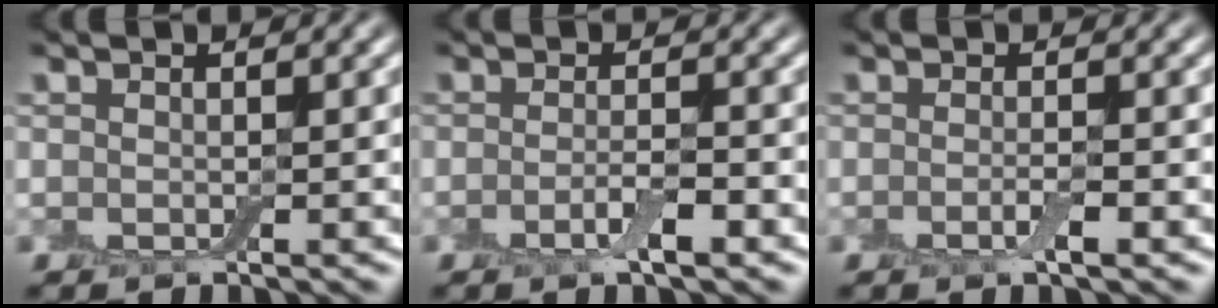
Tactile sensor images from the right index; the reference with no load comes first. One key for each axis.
{"total": 2.3, "fx": -1.0, "fy": 0.5, "fz": 2.0, "tx": -0.038, "ty": -0.001, "tz": -0.022}
{"total": 1.5, "fx": -0.6, "fy": 0.2, "fz": 1.4, "tx": -0.027, "ty": -0.006, "tz": -0.014}